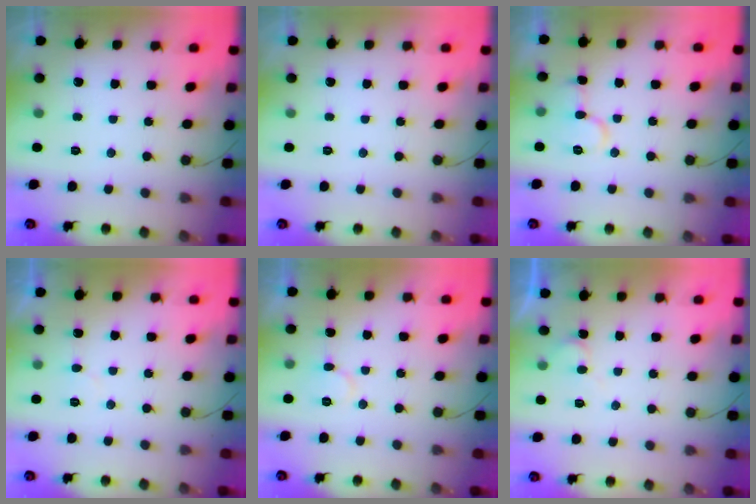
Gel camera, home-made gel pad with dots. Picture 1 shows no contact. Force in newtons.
{"total": 0.0}
{"total": 9.0, "press": 8.9, "slide": 0.7}
{"total": 3.0, "press": 3.0, "slide": 0.1}
{"total": 4.5, "press": 4.5, "slide": 0.3}
{"total": 4.2, "press": 4.2, "slide": 0.4}